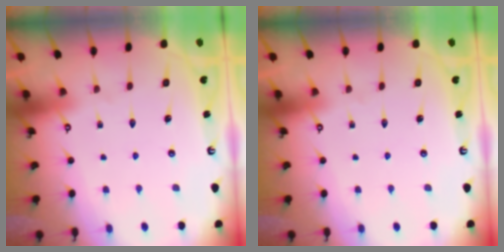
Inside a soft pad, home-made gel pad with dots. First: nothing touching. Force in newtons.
{"total": 0.0}